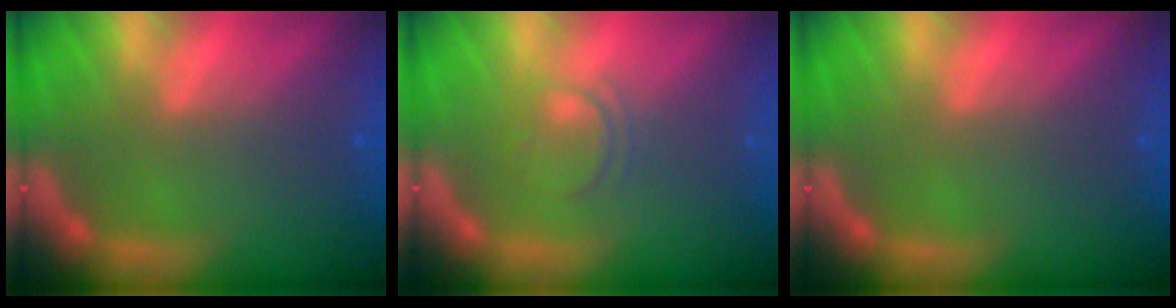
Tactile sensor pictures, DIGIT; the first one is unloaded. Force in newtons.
{"total": 2.0}
{"total": 0.0}